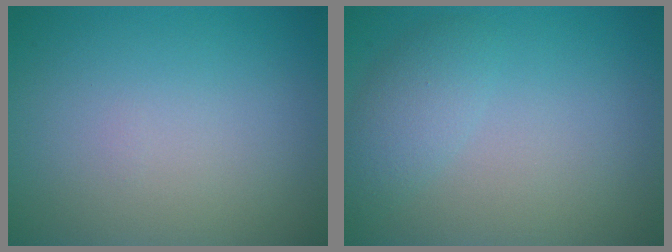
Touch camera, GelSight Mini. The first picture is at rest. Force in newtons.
{"total": 2.3, "press": 2.3, "slide": 0.1}